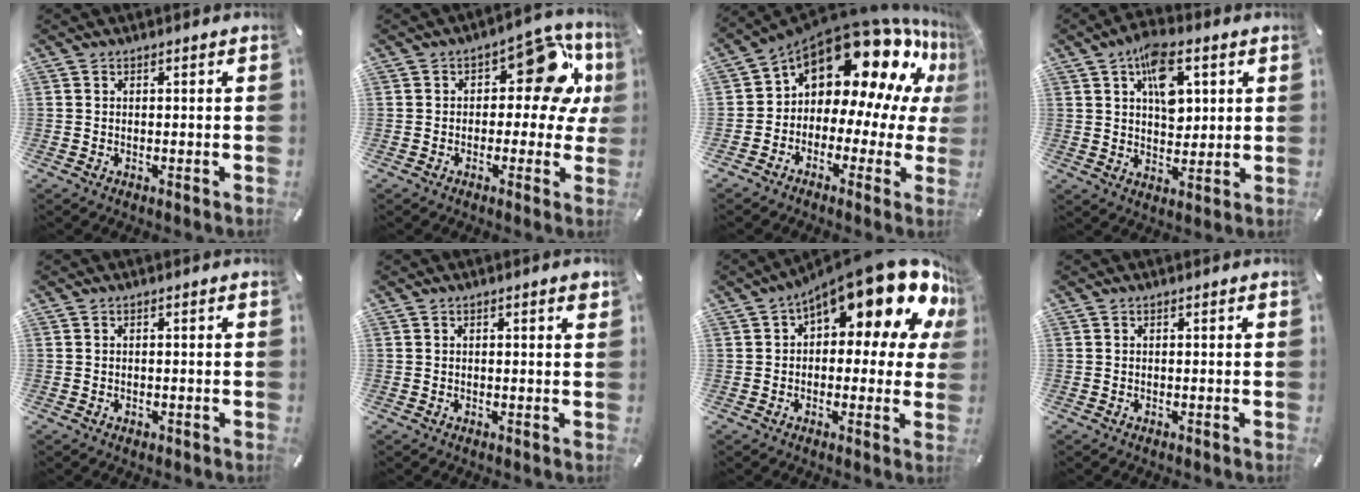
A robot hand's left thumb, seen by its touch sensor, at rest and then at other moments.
{"total": 14.9, "force": [5.5, 8.2, 11.2], "torque": [-0.139, -0.031, 0.091]}
{"total": 18.5, "force": [11.7, 10.1, 10.1], "torque": [-0.161, -0.102, 0.202]}
{"total": 10.8, "force": [4.1, 6.7, 7.4], "torque": [-0.104, -0.004, 0.071]}
{"total": 0.7, "force": [-0.2, 0.5, 0.4], "torque": [-0.008, 0.001, -0.005]}
{"total": 1.3, "force": [0.4, 0.2, 1.3], "torque": [-0.016, -0.002, 0.004]}
{"total": 18.6, "force": [10.9, 6.8, 13.5], "torque": [-0.180, -0.088, 0.179]}
{"total": 0.0}